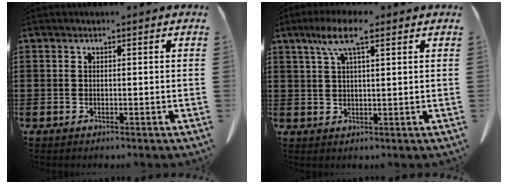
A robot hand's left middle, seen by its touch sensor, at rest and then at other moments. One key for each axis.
{"total": 6.8, "fx": 3.8, "fy": 1.3, "fz": 5.5, "tx": -0.115, "ty": 0.008, "tz": 0.065}